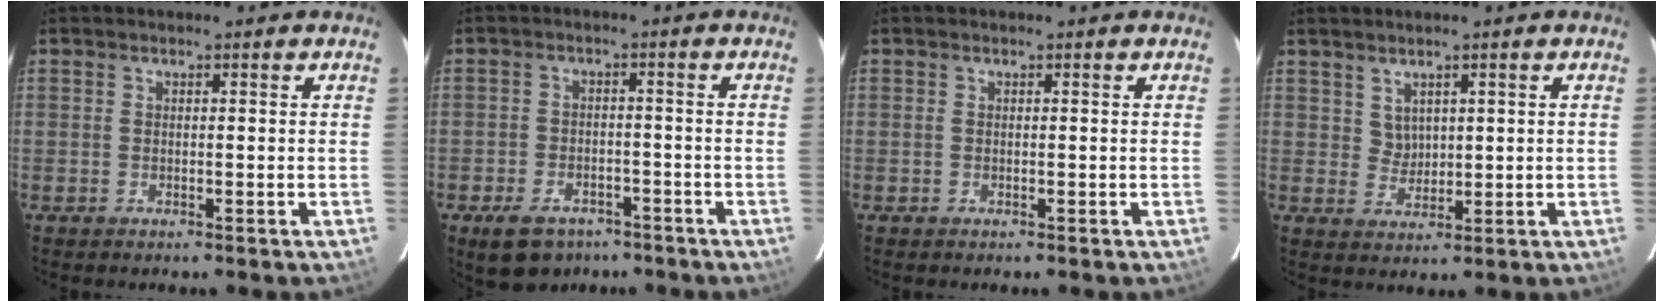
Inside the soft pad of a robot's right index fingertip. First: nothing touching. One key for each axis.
{"total": 9.5, "fx": -6.4, "fy": 5.7, "fz": 3.9, "tx": -0.097, "ty": 0.003, "tz": -0.091}
{"total": 0.0}
{"total": 2.9, "fx": 1.8, "fy": 2.1, "fz": 0.8, "tx": -0.011, "ty": 0.003, "tz": 0.041}